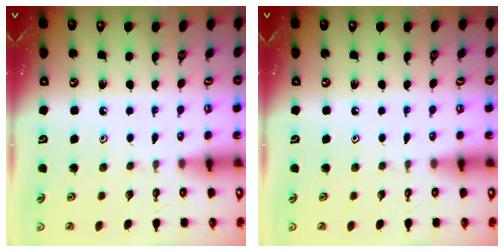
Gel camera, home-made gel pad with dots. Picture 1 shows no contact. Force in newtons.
{"total": 0.0}